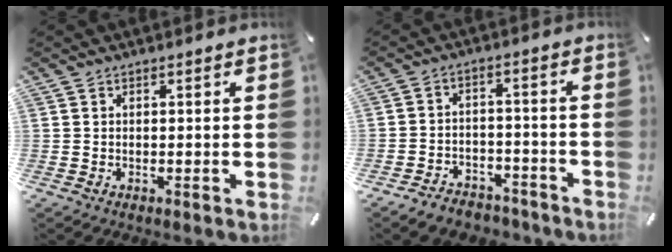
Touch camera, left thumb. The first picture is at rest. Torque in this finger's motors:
{"motor_torque": [1.00, 1.37, 0.04, 0.04, 0.03]}